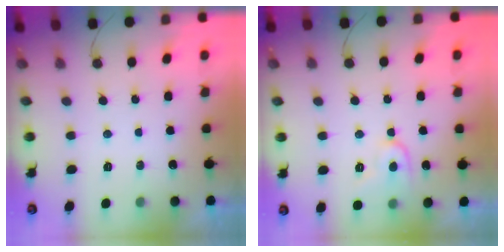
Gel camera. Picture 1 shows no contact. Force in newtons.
{"total": 8.4, "press": 8.3, "slide": 0.8}